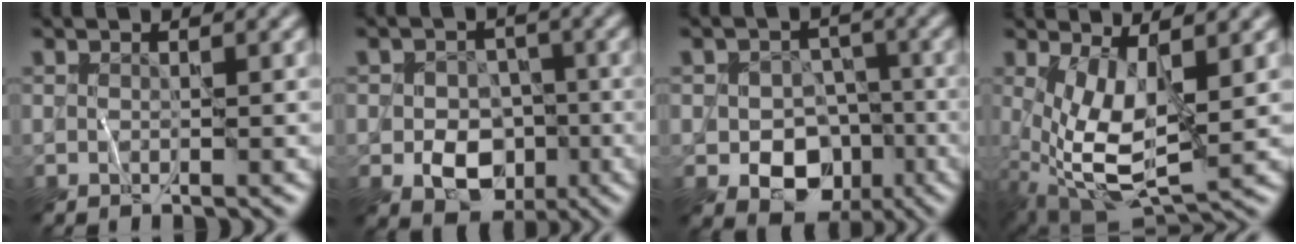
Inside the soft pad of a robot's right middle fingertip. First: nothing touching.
{"total": 5.8, "force": [-1.8, 4.5, 3.2], "torque": [-0.026, -0.004, -0.039]}
{"total": 8.1, "force": [-3.2, 6.4, 3.8], "torque": [-0.026, -0.009, -0.064]}
{"total": 7.1, "force": [0.5, 3.1, 6.4], "torque": [-0.140, -0.012, 0.012]}